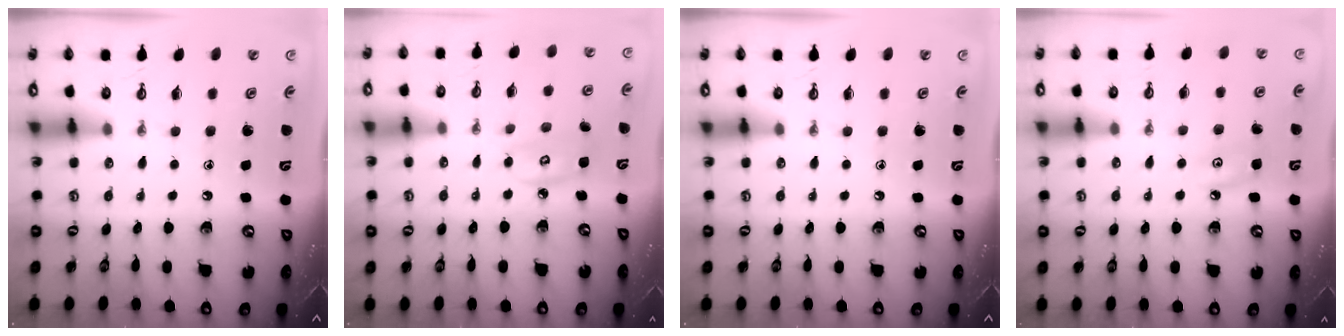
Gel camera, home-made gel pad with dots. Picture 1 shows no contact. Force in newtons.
{"total": 4.9, "press": 4.9, "slide": 0.3}
{"total": 0.0}
{"total": 5.1, "press": 5.1, "slide": 0.5}